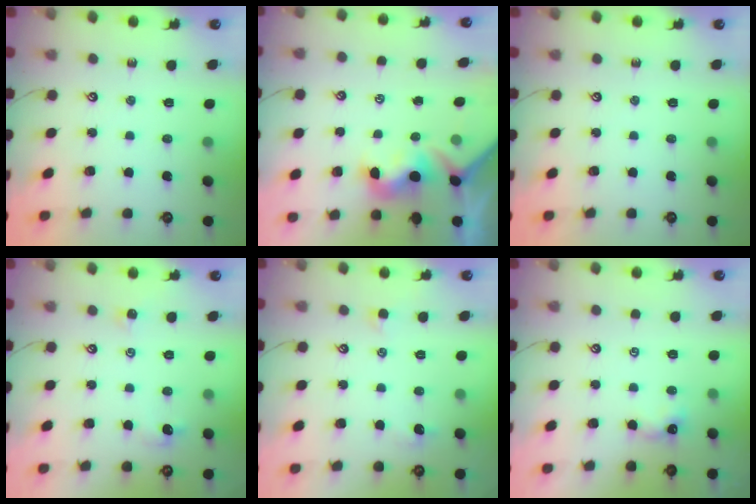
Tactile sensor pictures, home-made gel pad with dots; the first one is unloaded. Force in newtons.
{"total": 2.2, "press": 2.1, "slide": 0.7}
{"total": 0.0}
{"total": 1.5, "press": 1.4, "slide": 0.6}
{"total": 1.0, "press": 0.9, "slide": 0.6}
{"total": 1.0, "press": 0.9, "slide": 0.4}